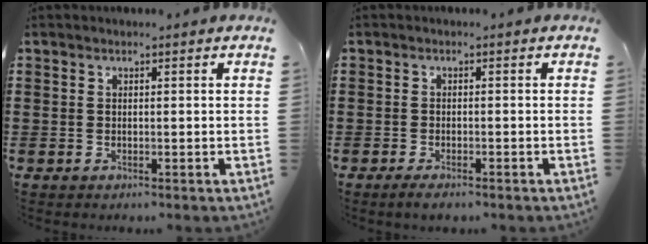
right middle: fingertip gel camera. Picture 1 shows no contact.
{"total": 1.4, "force": [-1.2, 0.2, 0.6], "torque": [-0.012, 0.000, -0.023]}